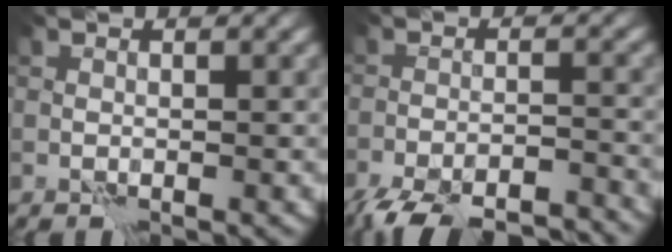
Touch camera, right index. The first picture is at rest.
{"total": 11.2, "force": [-10.4, 2.5, 3.6], "torque": [-0.054, -0.022, -0.150]}